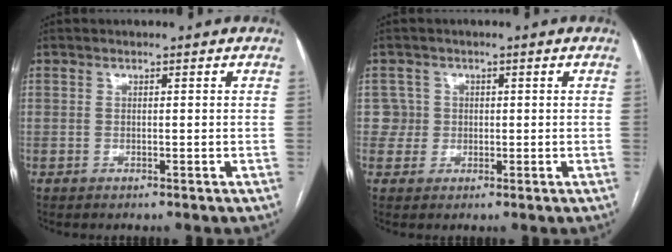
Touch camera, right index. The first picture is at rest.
{"total": 2.7, "force": [0.2, 2.6, -0.5], "torque": [0.027, 0.008, -0.001]}